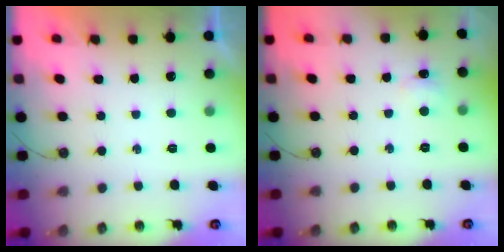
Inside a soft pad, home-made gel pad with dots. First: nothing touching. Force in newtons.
{"total": 4.3, "press": 4.2, "slide": 0.7}